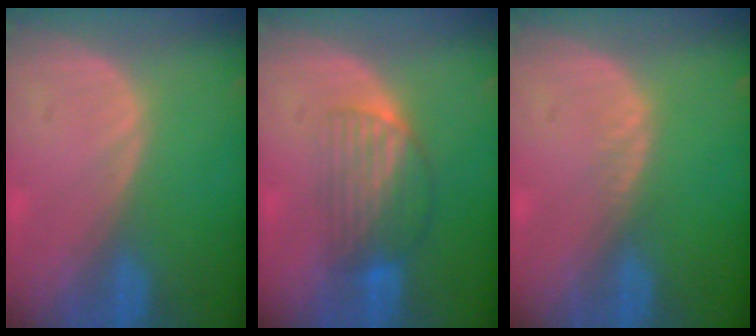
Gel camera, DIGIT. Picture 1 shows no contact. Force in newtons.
{"total": 6.6, "press": 5.8, "slide": 3.3}
{"total": 0.9, "press": 0.9, "slide": 0.2}